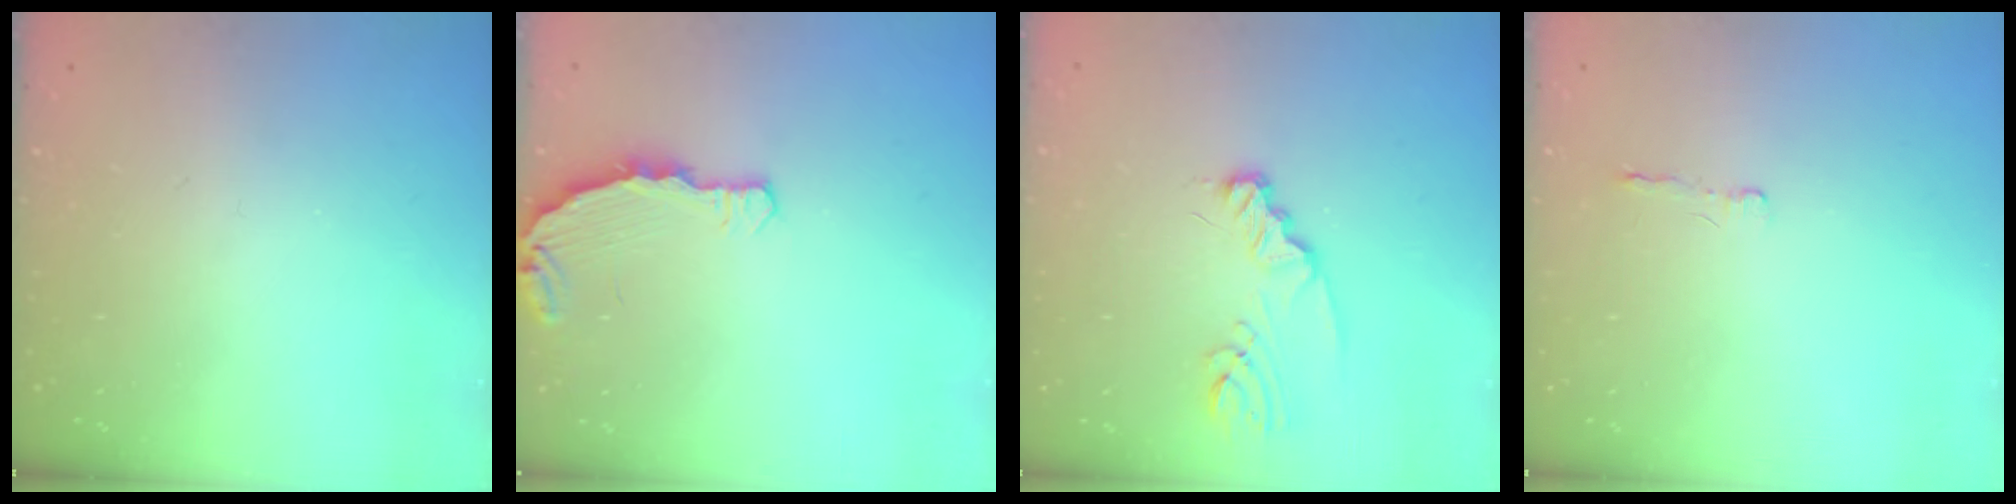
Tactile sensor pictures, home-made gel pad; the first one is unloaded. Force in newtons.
{"total": 4.5, "press": 4.5, "slide": 0.1}
{"total": 4.3, "press": 4.3, "slide": 0.4}
{"total": 2.0, "press": 2.0, "slide": 0.5}